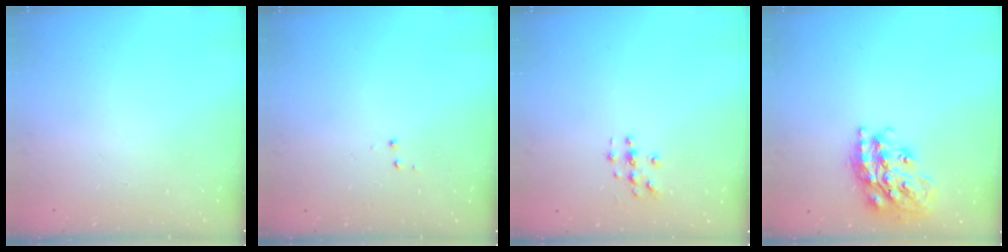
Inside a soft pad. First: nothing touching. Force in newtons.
{"total": 2.9, "press": 2.8, "slide": 0.4}
{"total": 2.8, "press": 2.8, "slide": 0.3}
{"total": 21.4, "press": 21.4, "slide": 1.6}